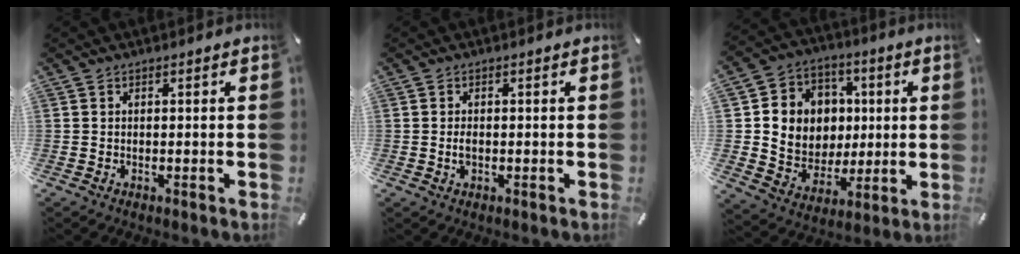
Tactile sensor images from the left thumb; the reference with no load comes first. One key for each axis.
{"total": 1.6, "fx": -0.3, "fy": 0.8, "fz": 1.4, "tx": -0.034, "ty": -0.002, "tz": -0.007}
{"total": 11.6, "fx": 1.0, "fy": 11.3, "fz": 2.3, "tx": -0.039, "ty": -0.006, "tz": 0.034}